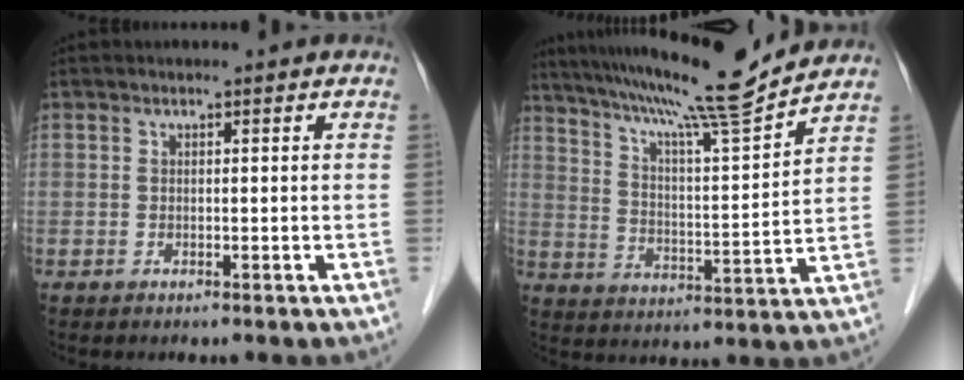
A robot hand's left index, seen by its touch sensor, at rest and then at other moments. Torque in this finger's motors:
{"motor_torque": [0.37, -0.36, 0.36, 0.15]}